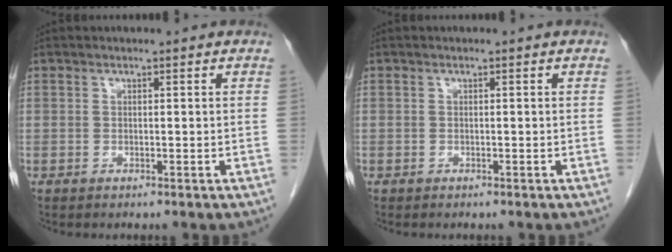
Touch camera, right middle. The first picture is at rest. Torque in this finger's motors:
{"motor_torque": [0.90, -0.92, -0.20, -0.21]}